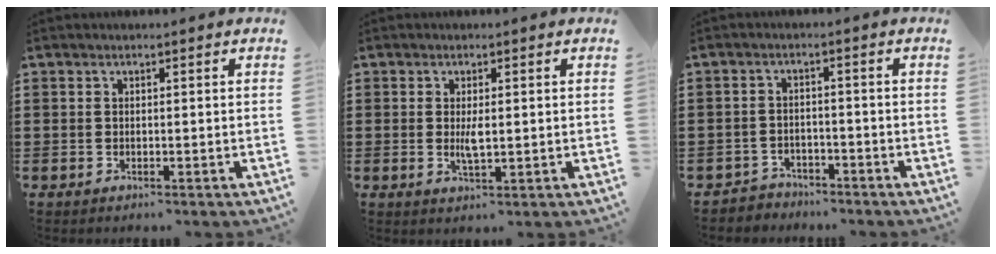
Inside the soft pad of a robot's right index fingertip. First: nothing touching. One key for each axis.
{"total": 2.8, "fx": 0.1, "fy": 0.8, "fz": 2.6, "tx": -0.050, "ty": -0.002, "tz": 0.001}
{"total": 3.0, "fx": -2.9, "fy": 0.9, "fz": -0.2, "tx": -0.007, "ty": 0.002, "tz": -0.062}